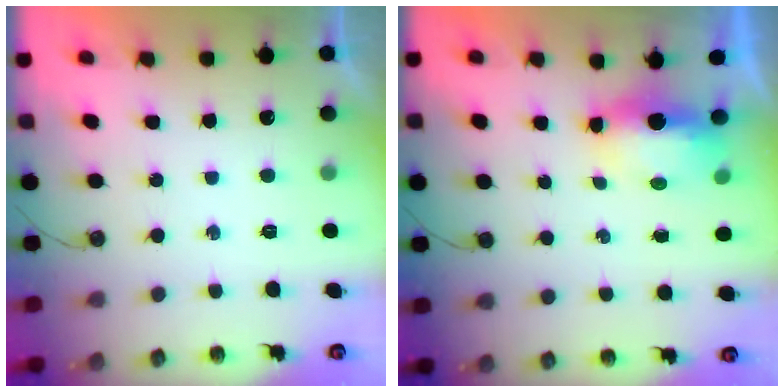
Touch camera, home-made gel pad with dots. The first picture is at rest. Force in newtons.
{"total": 8.7, "press": 7.1, "slide": 5.0}